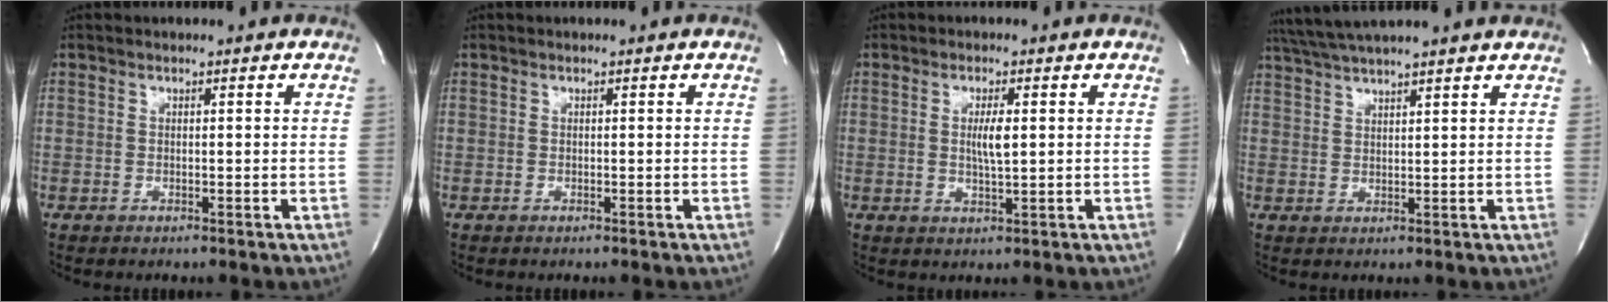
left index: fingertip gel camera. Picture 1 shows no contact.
{"total": 0.0}
{"total": 3.3, "force": [0.3, 0.4, 3.2], "torque": [-0.064, -0.005, 0.006]}
{"total": 11.7, "force": [10.3, 0.2, 5.7], "torque": [-0.107, 0.035, 0.154]}